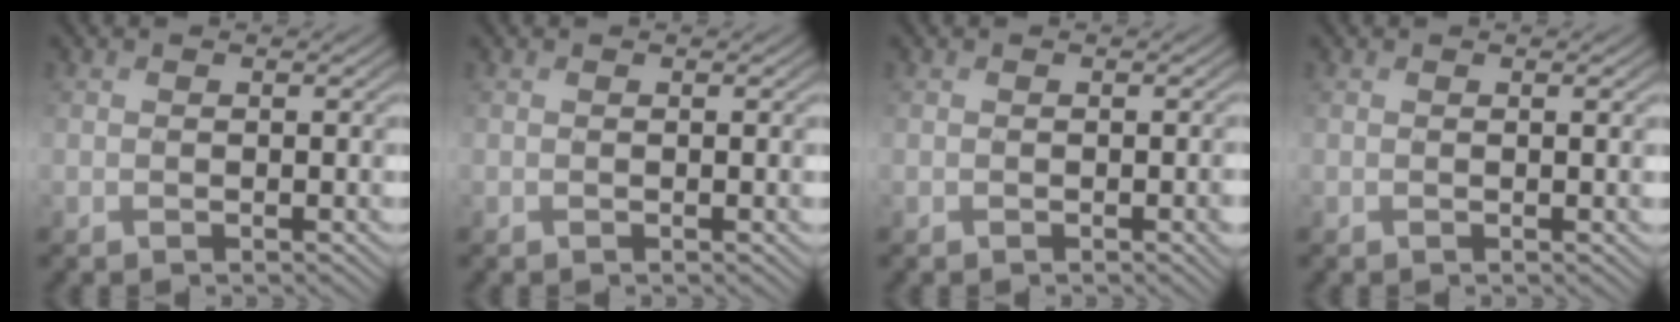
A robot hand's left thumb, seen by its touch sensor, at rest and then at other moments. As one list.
[{"total": 0.5, "force": [0.0, 0.0, 0.5], "torque": [-0.008, 0.000, 0.000]}, {"total": 1.2, "force": [-0.4, 0.3, 1.1], "torque": [-0.014, -0.003, -0.004]}, {"total": 1.0, "force": [0.3, 0.1, 1.0], "torque": [-0.016, 0.002, 0.003]}]